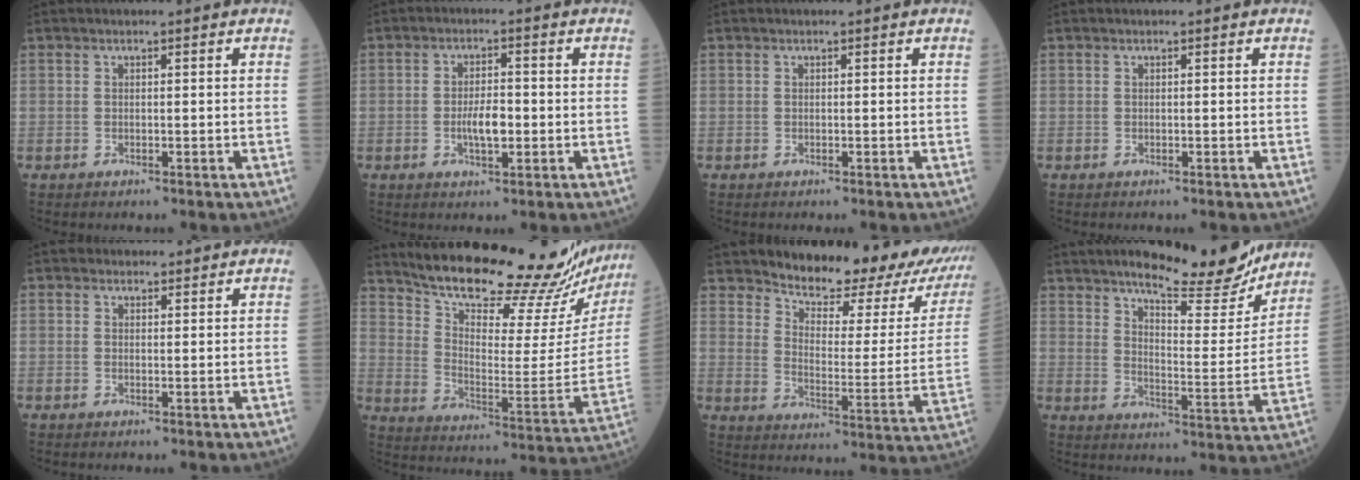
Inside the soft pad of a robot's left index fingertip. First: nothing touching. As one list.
[{"total": 4.1, "force": [-1.0, 1.5, 3.7], "torque": [-0.064, 0.000, -0.018]}, {"total": 0.0}, {"total": 0.0}, {"total": 1.3, "force": [1.0, 0.7, -0.1], "torque": [0.012, 0.003, 0.011]}, {"total": 26.4, "force": [24.2, 2.0, 10.2], "torque": [-0.159, -0.097, 0.327]}, {"total": 21.0, "force": [18.6, 4.7, 8.6], "torque": [-0.105, -0.067, 0.227]}, {"total": 16.2, "force": [14.1, 2.7, 7.4], "torque": [-0.095, -0.025, 0.192]}]